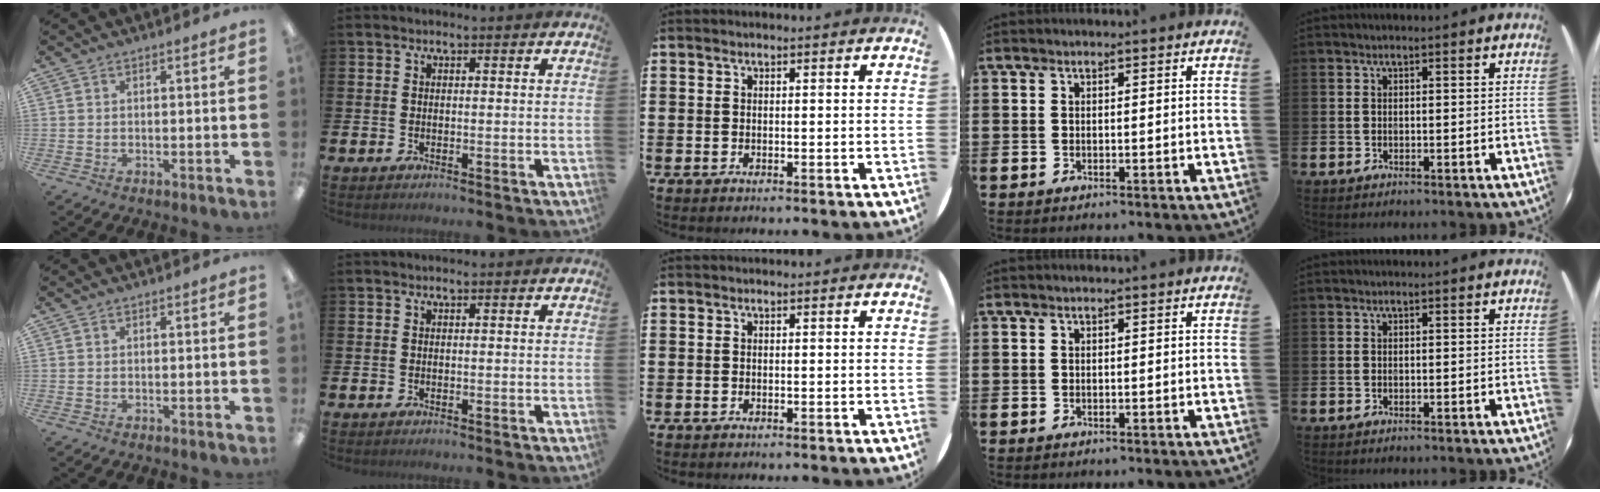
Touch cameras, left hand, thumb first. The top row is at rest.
{}